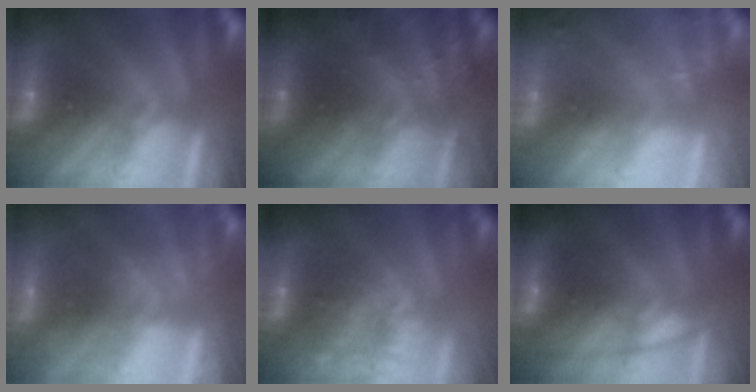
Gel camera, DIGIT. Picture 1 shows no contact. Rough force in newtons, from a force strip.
{"total": 7.7}
{"total": 1.4}
{"total": 2.3}
{"total": 10.6}
{"total": 3.4}